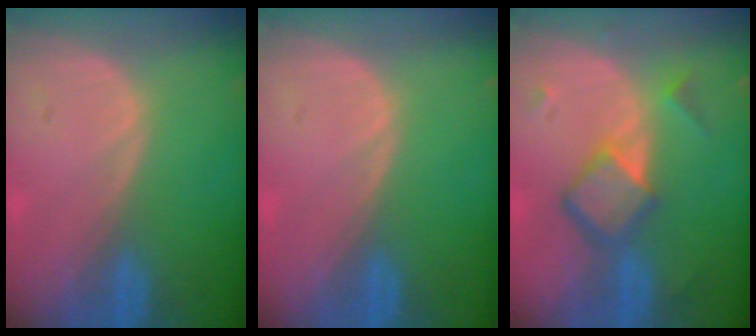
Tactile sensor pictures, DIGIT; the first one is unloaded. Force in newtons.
{"total": 0.0}
{"total": 6.6, "press": 5.7, "slide": 3.3}